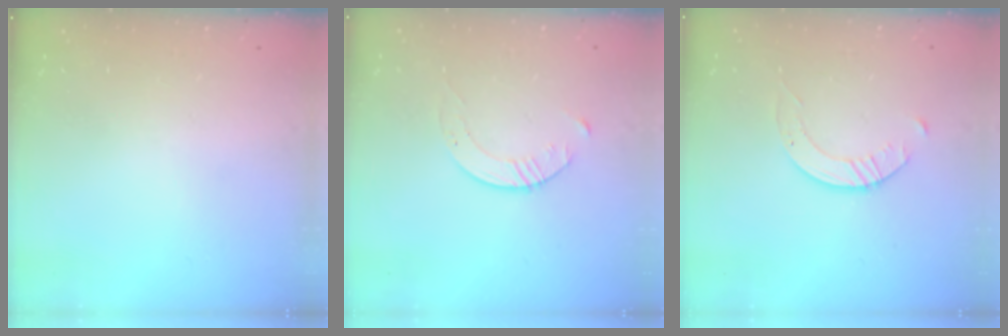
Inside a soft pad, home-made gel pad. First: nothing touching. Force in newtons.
{"total": 4.2, "press": 4.2, "slide": 0.5}
{"total": 2.7, "press": 2.7, "slide": 0.3}